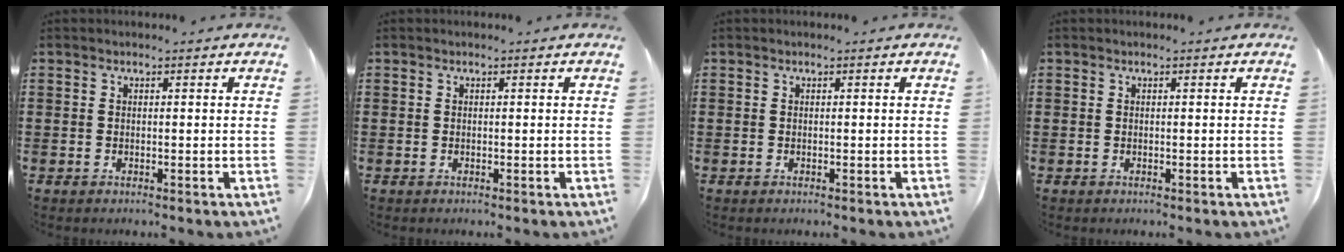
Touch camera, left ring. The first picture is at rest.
{"total": 0.0}
{"total": 0.0}
{"total": 0.0}